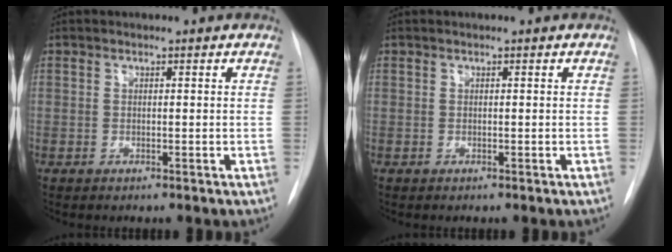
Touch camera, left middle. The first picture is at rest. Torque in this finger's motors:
{"motor_torque": [0.18, -0.20, 0.02, -0.01]}